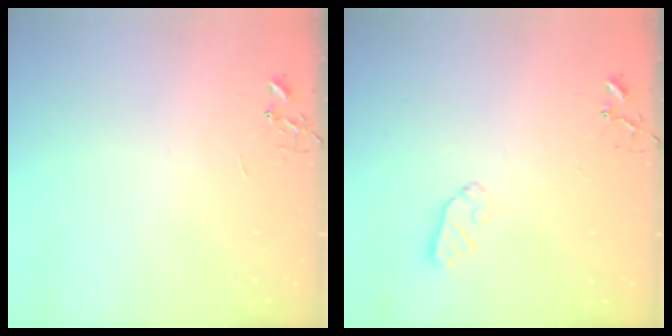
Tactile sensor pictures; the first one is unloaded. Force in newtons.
{"total": 5.2, "press": 5.2, "slide": 0.7}